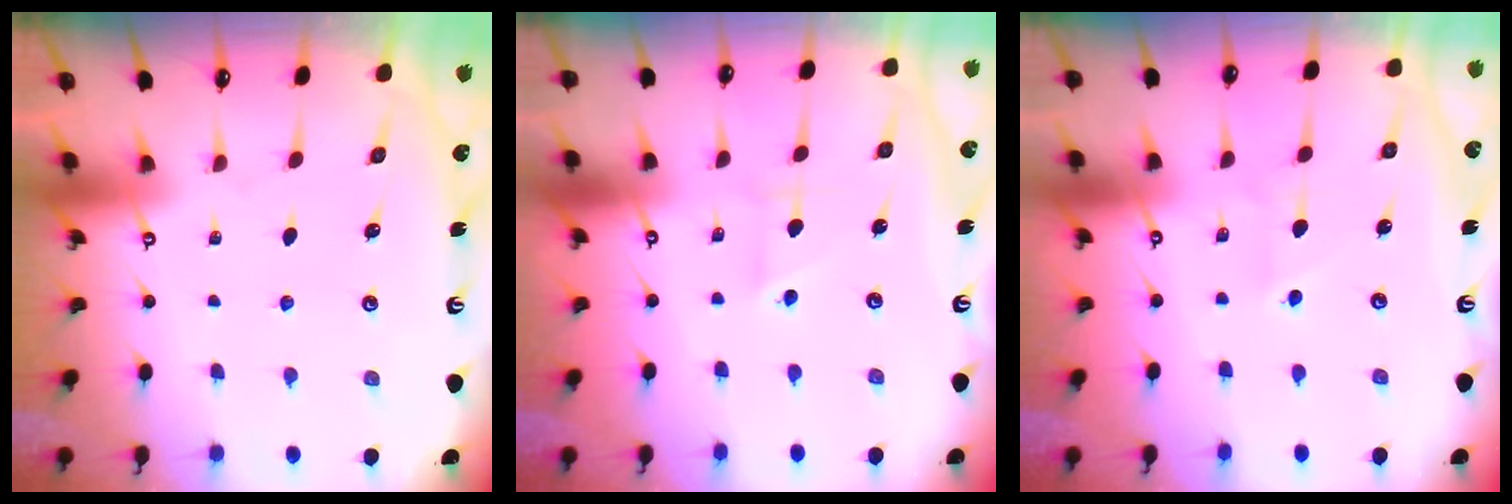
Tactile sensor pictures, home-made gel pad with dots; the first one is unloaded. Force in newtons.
{"total": 1.9, "press": 1.8, "slide": 0.5}
{"total": 2.4, "press": 2.4, "slide": 0.2}